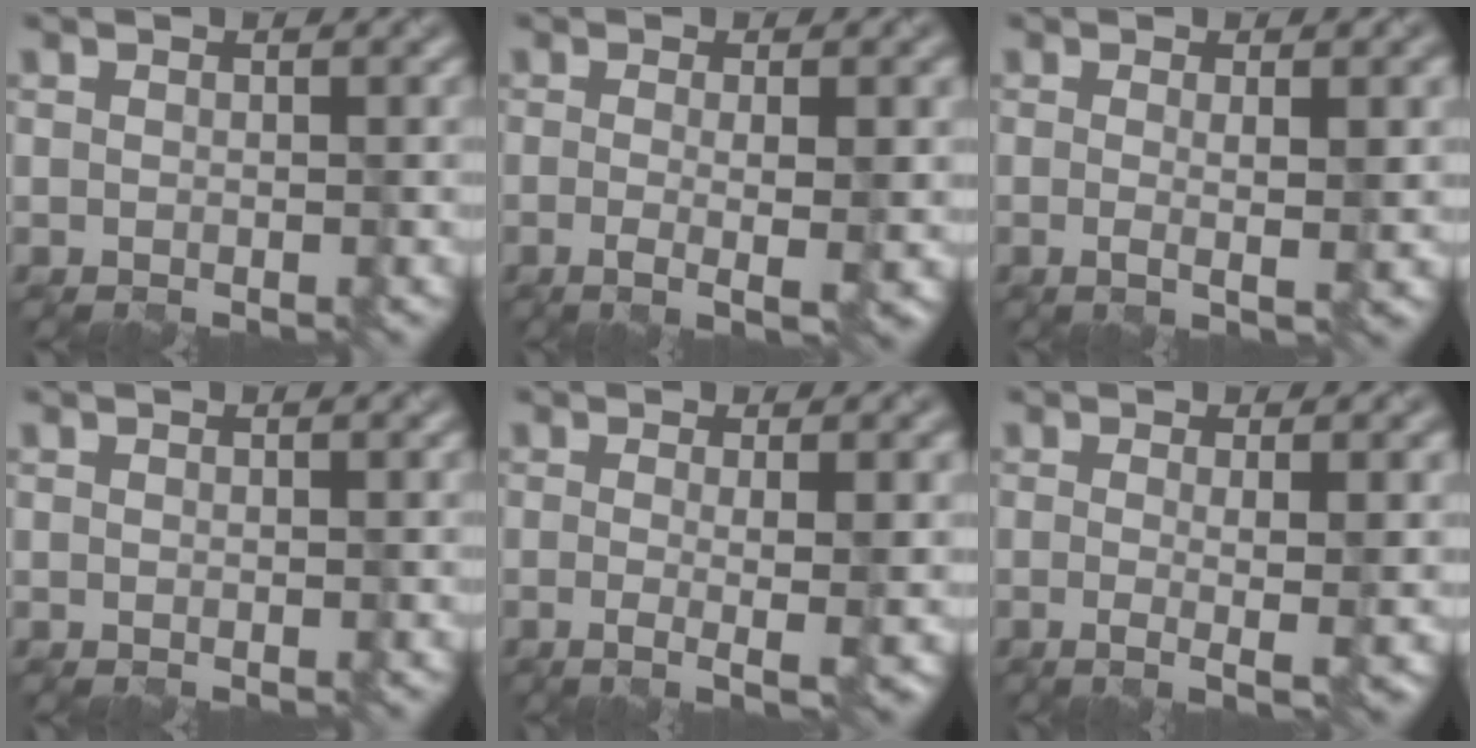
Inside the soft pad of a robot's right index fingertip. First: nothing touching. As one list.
[{"total": 4.0, "force": [-0.3, 1.1, 3.9], "torque": [-0.057, -0.002, -0.005]}, {"total": 3.5, "force": [0.2, 0.9, 3.4], "torque": [-0.047, 0.002, 0.001]}, {"total": 0.0}, {"total": 4.5, "force": [-0.2, 1.1, 4.4], "torque": [-0.060, -0.003, -0.004]}, {"total": 4.2, "force": [-0.2, 1.1, 4.1], "torque": [-0.057, -0.002, -0.003]}]